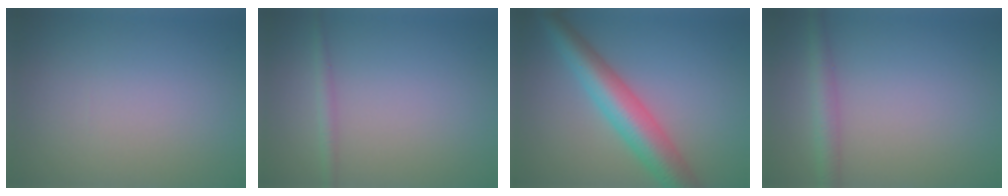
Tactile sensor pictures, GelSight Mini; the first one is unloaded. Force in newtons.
{"total": 1.3, "press": 1.3, "slide": 0.0}
{"total": 6.6, "press": 6.6, "slide": 0.1}
{"total": 2.4, "press": 2.4, "slide": 0.2}